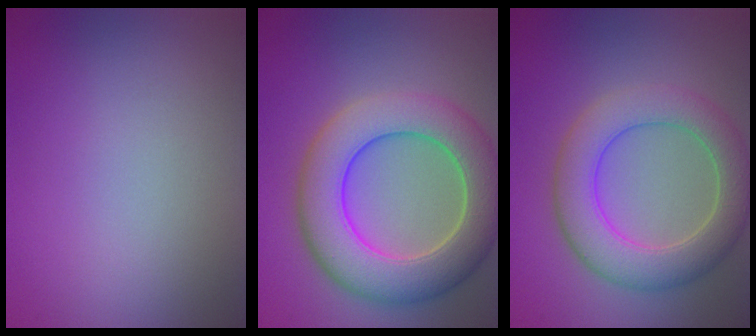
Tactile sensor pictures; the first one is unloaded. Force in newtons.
{"total": 8.9, "press": 8.9, "slide": 0.3}
{"total": 6.3, "press": 6.3, "slide": 0.2}